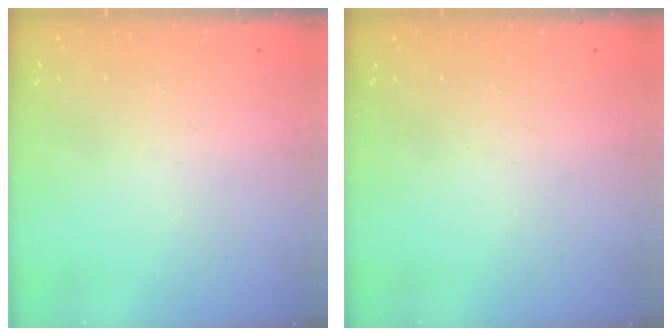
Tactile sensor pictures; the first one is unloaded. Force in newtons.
{"total": 0.0}